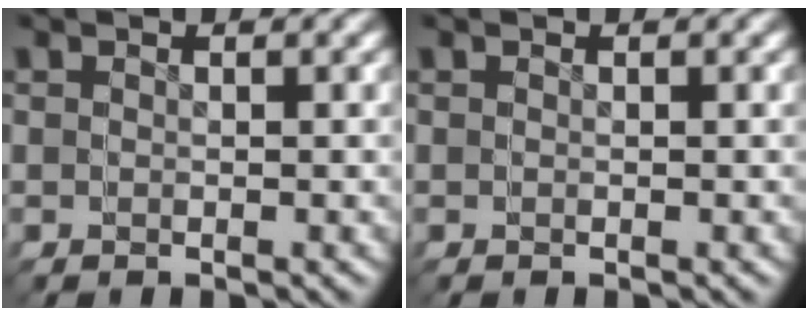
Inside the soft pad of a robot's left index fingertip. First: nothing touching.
{"total": 0.0}